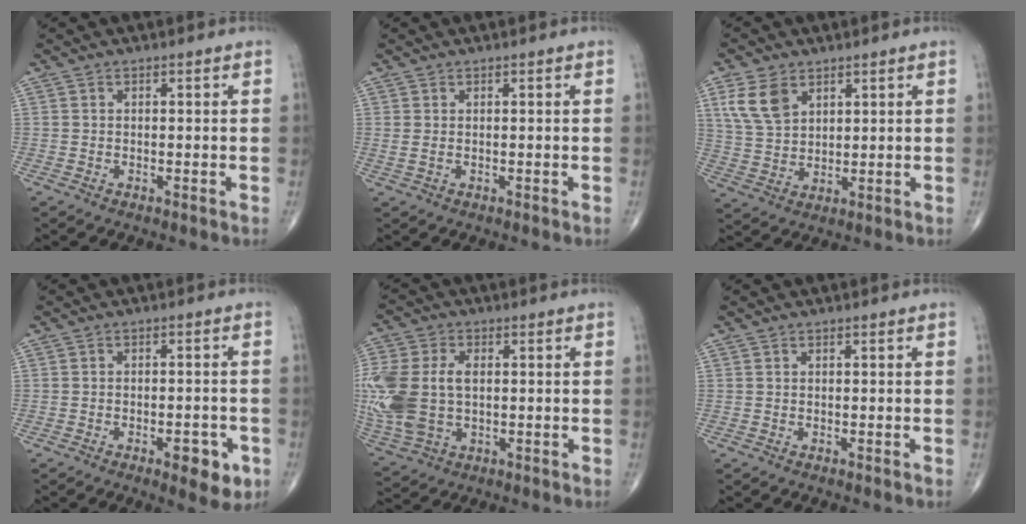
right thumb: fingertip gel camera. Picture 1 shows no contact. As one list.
[{"total": 1.1, "force": [0.2, 0.5, 1.0], "torque": [-0.028, 0.005, 0.010]}, {"total": 8.0, "force": [4.0, 5.1, 4.8], "torque": [-0.084, -0.011, 0.087]}, {"total": 6.5, "force": [-2.9, 2.6, 5.2], "torque": [-0.053, 0.009, -0.034]}, {"total": 17.4, "force": [0.1, 11.4, 13.1], "torque": [-0.345, 0.000, 0.014]}, {"total": 0.0}]